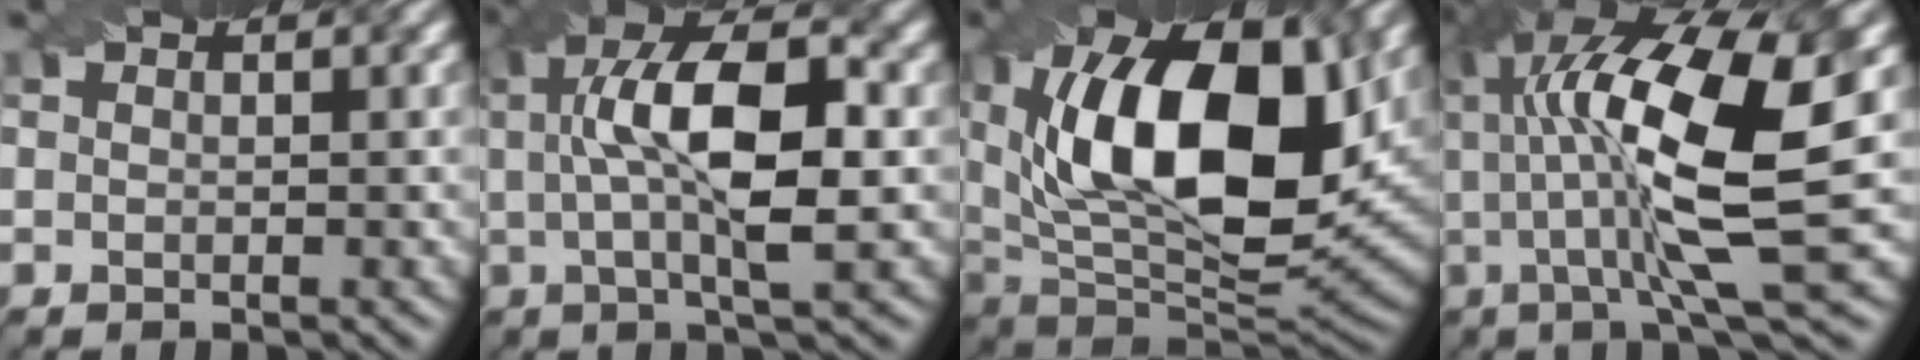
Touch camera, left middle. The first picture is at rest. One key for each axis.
{"total": 9.4, "fx": 0.4, "fy": 2.9, "fz": 8.9, "tx": -0.146, "ty": 0.022, "tz": 0.013}
{"total": 16.2, "fx": 3.7, "fy": 8.1, "fz": 13.5, "tx": -0.222, "ty": 0.010, "tz": 0.060}
{"total": 13.2, "fx": 1.5, "fy": 3.1, "fz": 12.7, "tx": -0.225, "ty": 0.012, "tz": 0.041}